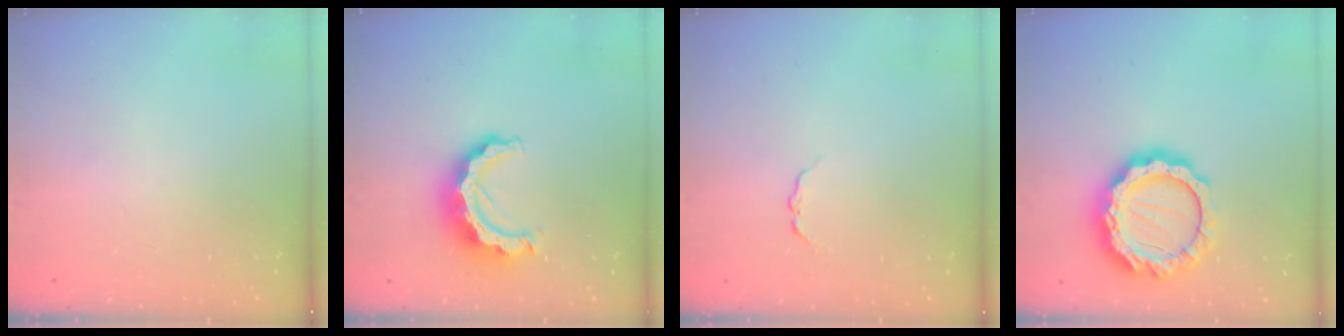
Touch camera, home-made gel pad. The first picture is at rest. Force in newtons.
{"total": 11.2, "press": 11.1, "slide": 1.1}
{"total": 3.2, "press": 3.1, "slide": 0.4}
{"total": 17.7, "press": 17.6, "slide": 1.5}